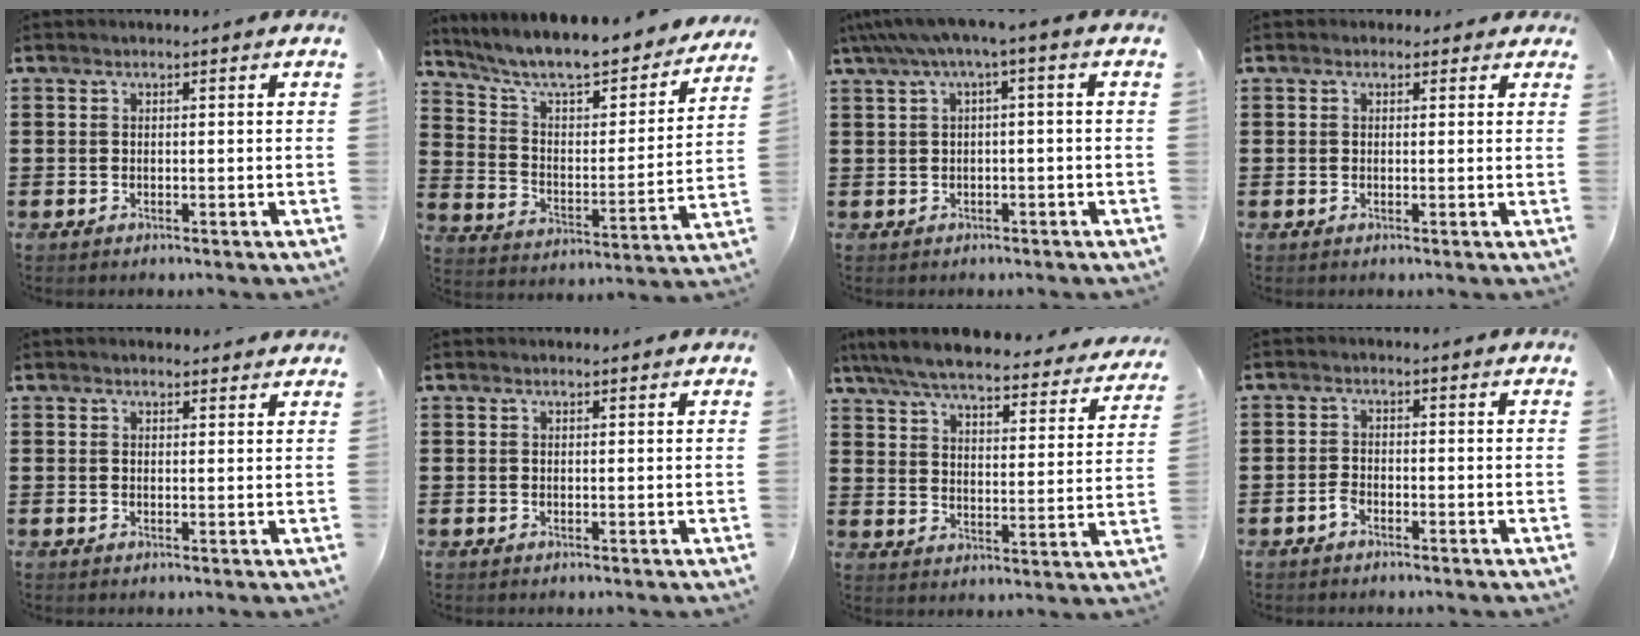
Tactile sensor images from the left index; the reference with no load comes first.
{"total": 8.7, "force": [7.6, 1.3, 4.1], "torque": [-0.111, -0.052, 0.127]}
{"total": 3.0, "force": [-0.5, 0.2, 2.9], "torque": [-0.054, 0.000, -0.014]}
{"total": 1.0, "force": [0.4, 0.9, 0.3], "torque": [0.000, 0.004, 0.004]}
{"total": 1.5, "force": [1.5, 0.3, 0.3], "torque": [-0.007, 0.004, 0.029]}
{"total": 0.0}
{"total": 6.6, "force": [6.0, 0.6, 2.7], "torque": [-0.079, -0.038, 0.100]}
{"total": 1.7, "force": [-1.3, 0.6, 0.8], "torque": [-0.020, 0.001, -0.026]}